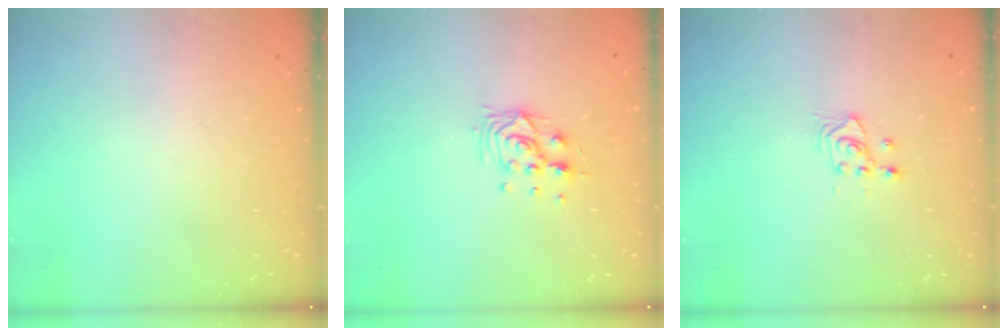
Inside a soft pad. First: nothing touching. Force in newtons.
{"total": 8.3, "press": 8.3, "slide": 0.7}
{"total": 3.2, "press": 3.2, "slide": 0.4}